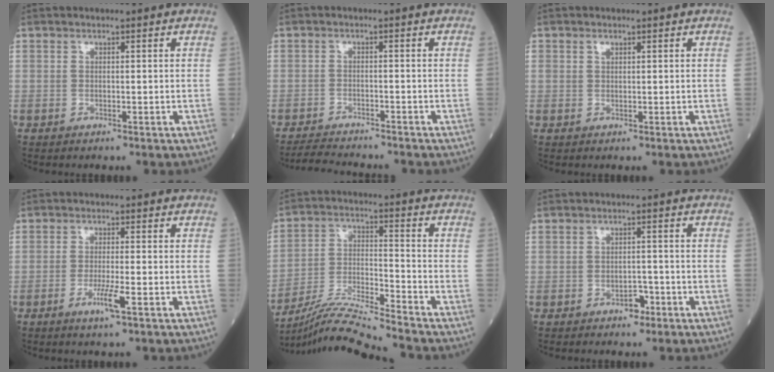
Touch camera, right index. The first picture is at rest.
{"total": 5.9, "force": [-5.6, 0.1, 1.6], "torque": [-0.026, -0.020, -0.095]}
{"total": 0.9, "force": [0.5, 0.5, 0.5], "torque": [-0.010, 0.004, 0.010]}
{"total": 3.5, "force": [-1.6, -0.2, 3.1], "torque": [-0.061, -0.007, -0.032]}
{"total": 11.5, "force": [-10.6, -2.4, 3.6], "torque": [-0.068, -0.007, -0.199]}
{"total": 2.2, "force": [-1.4, 1.2, 1.2], "torque": [-0.014, 0.005, -0.021]}